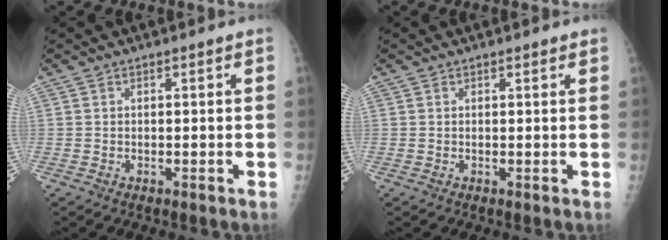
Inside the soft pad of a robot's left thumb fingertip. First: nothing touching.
{"total": 0.8, "force": [0.6, 0.3, 0.4], "torque": [-0.005, -0.004, 0.006]}